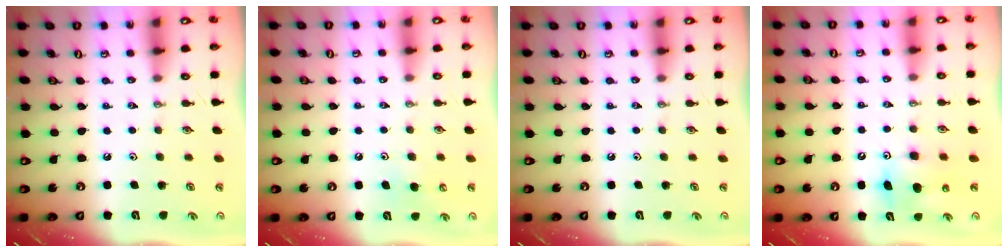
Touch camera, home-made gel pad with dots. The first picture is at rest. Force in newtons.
{"total": 6.5, "press": 6.4, "slide": 0.9}
{"total": 0.0}
{"total": 9.1, "press": 9.1, "slide": 0.3}